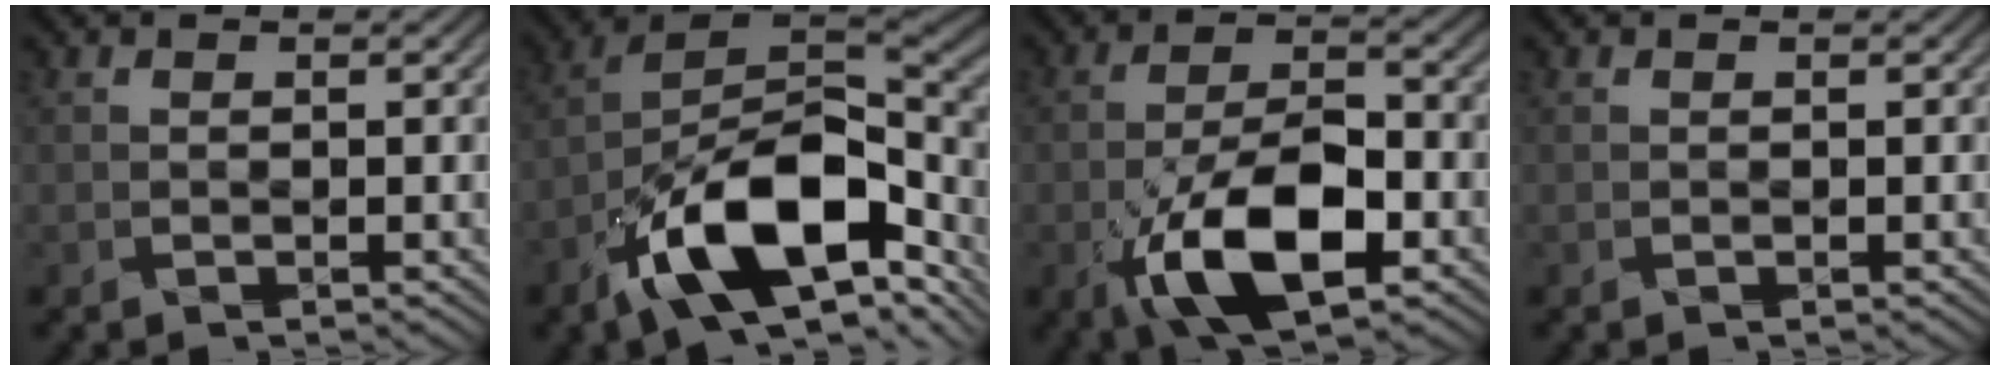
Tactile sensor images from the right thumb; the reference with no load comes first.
{"total": 16.2, "force": [-8.8, 7.3, 11.5], "torque": [-0.191, -0.019, -0.164]}
{"total": 11.5, "force": [-5.0, 5.2, 9.0], "torque": [-0.170, -0.008, -0.093]}
{"total": 0.0}